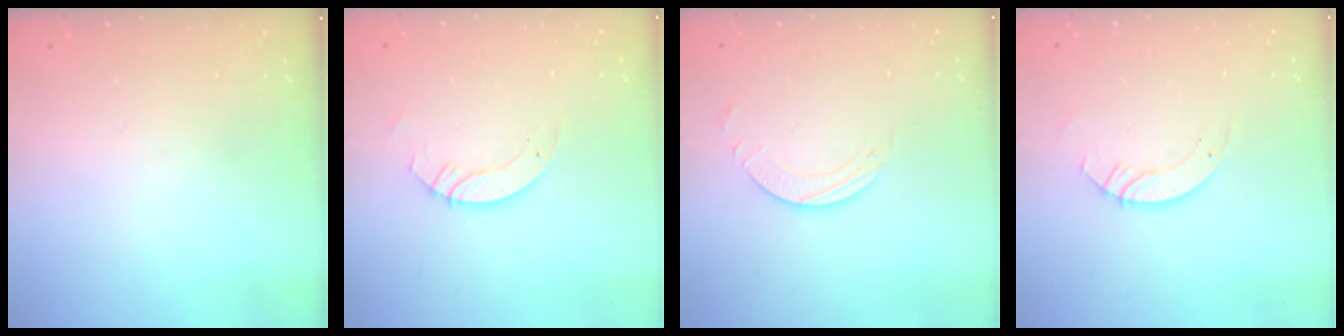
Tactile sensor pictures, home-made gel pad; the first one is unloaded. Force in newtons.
{"total": 3.7, "press": 3.7, "slide": 0.3}
{"total": 2.0, "press": 1.9, "slide": 0.3}
{"total": 3.5, "press": 3.5, "slide": 0.4}